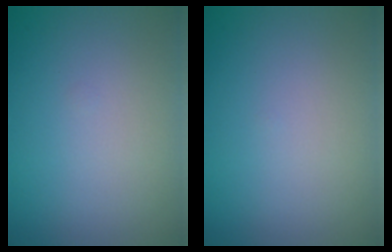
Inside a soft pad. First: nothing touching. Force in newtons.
{"total": 0.0}